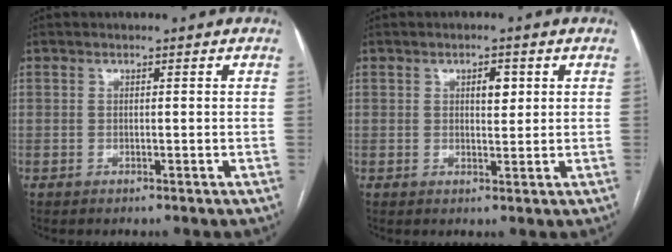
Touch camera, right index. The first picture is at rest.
{"total": 2.7, "force": [0.9, 1.2, 2.2], "torque": [-0.033, 0.000, 0.015]}